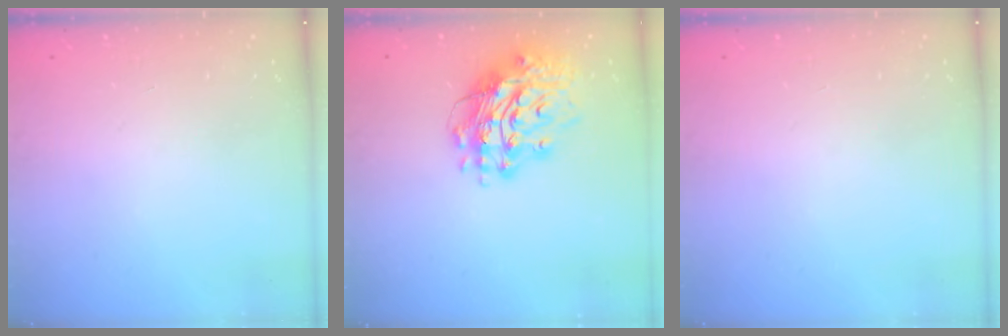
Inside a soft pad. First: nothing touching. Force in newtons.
{"total": 15.8, "press": 15.7, "slide": 1.7}
{"total": 0.0}